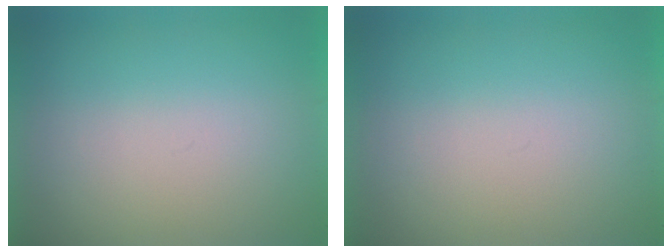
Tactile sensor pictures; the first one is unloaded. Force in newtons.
{"total": 0.0}